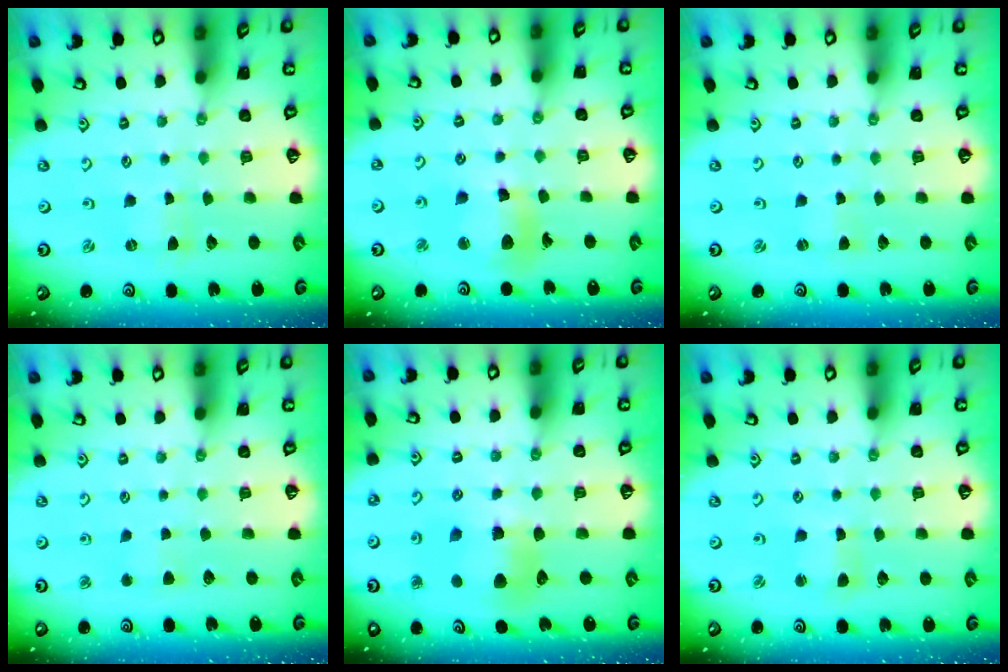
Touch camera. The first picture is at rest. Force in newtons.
{"total": 11.5, "press": 11.2, "slide": 2.2}
{"total": 1.0, "press": 1.0, "slide": 0.3}
{"total": 2.8, "press": 2.8, "slide": 0.5}
{"total": 7.5, "press": 7.5, "slide": 1.0}
{"total": 2.4, "press": 2.4, "slide": 0.3}